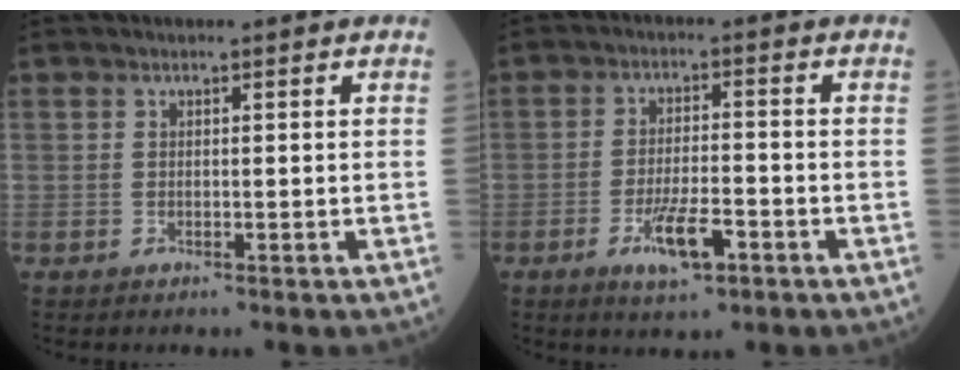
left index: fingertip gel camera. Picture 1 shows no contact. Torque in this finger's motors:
{"motor_torque": [1.19, 0.73, 0.35, 0.09]}